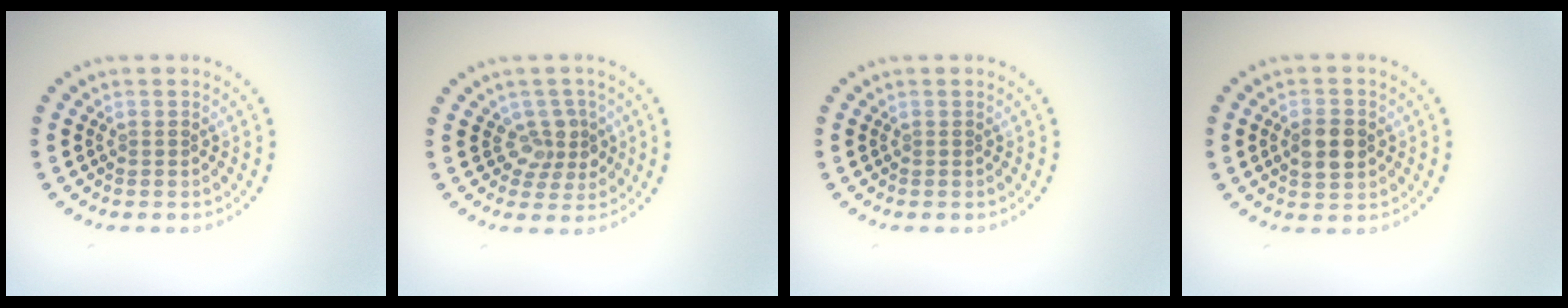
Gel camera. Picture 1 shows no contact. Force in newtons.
{"total": 2.4, "press": 2.0, "slide": 1.4}
{"total": 0.0}
{"total": 3.4, "press": 3.4, "slide": 0.2}